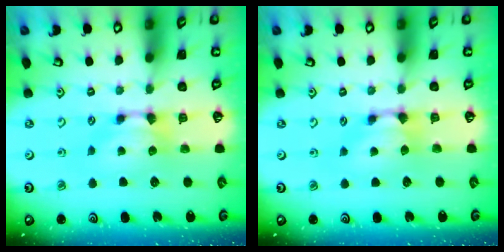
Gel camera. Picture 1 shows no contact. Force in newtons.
{"total": 0.6, "press": 0.2, "slide": 0.5}